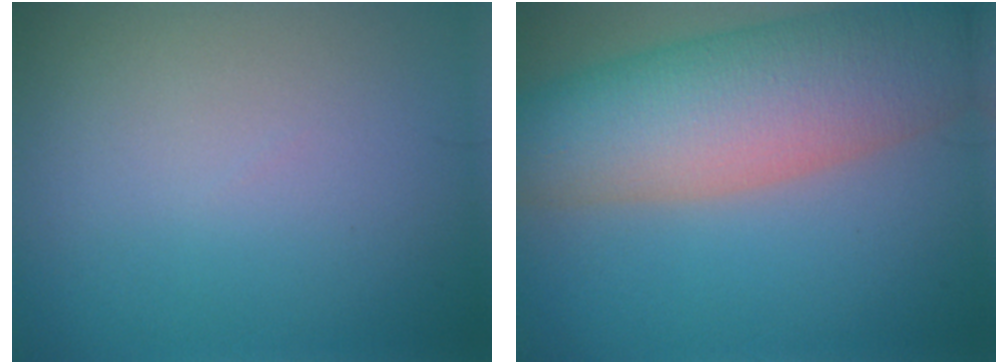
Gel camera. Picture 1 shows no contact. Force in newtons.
{"total": 10.2, "press": 10.2, "slide": 0.6}